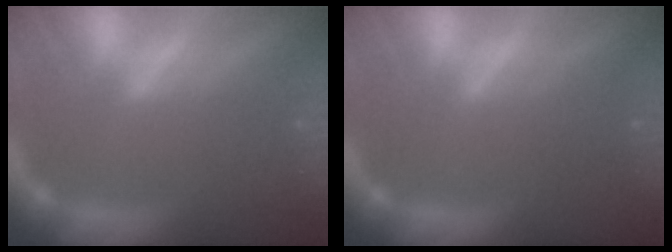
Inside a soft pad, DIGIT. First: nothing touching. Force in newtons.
{"total": 1.9}